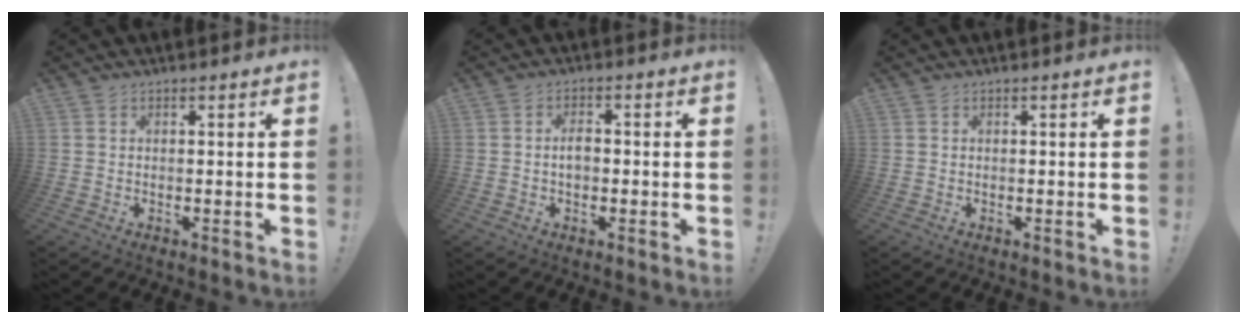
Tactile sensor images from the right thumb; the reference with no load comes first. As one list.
[{"total": 3.4, "force": [-0.4, 2.2, 2.6], "torque": [-0.046, 0.009, -0.009]}, {"total": 0.0}]